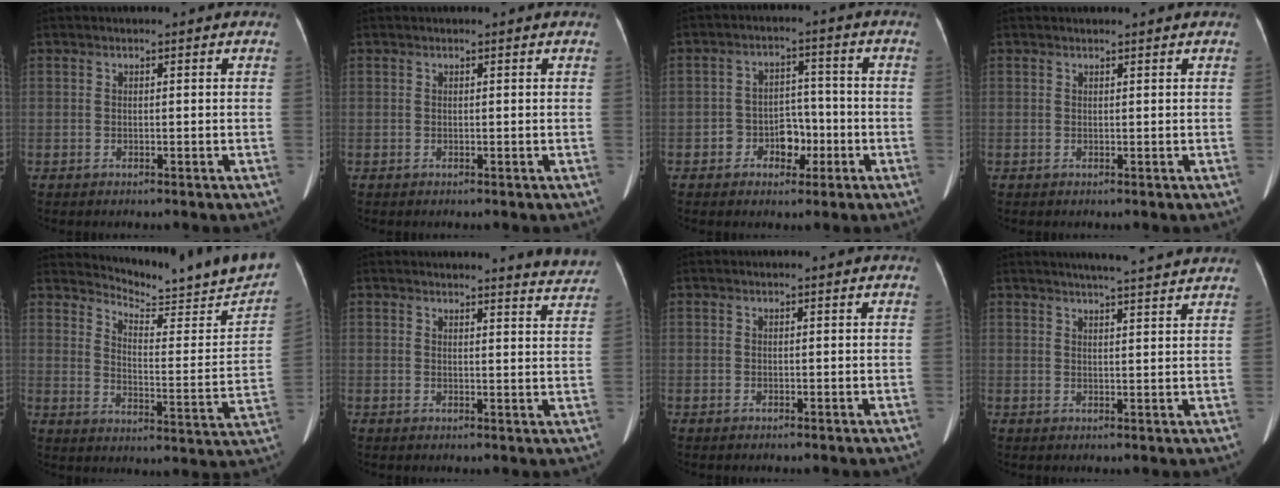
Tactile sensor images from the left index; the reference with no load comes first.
{"total": 0.5, "force": [0.5, 0.0, 0.1], "torque": [-0.001, 0.002, 0.006]}
{"total": 5.3, "force": [-2.1, 3.7, 3.1], "torque": [-0.050, 0.019, -0.033]}
{"total": 1.3, "force": [1.3, 0.2, 0.2], "torque": [-0.008, 0.013, 0.016]}
{"total": 18.9, "force": [18.2, 0.7, 5.2], "torque": [-0.078, -0.099, 0.226]}
{"total": 6.8, "force": [6.8, 0.3, 0.6], "torque": [0.001, -0.031, 0.054]}
{"total": 0.0}
{"total": 10.6, "force": [9.7, 0.0, 4.4], "torque": [-0.064, 0.016, 0.113]}